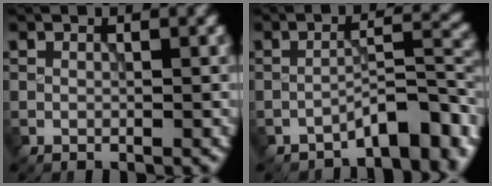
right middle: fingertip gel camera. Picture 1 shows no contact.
{"total": 5.5, "force": [-4.0, 1.5, 3.4], "torque": [-0.041, 0.013, -0.064]}